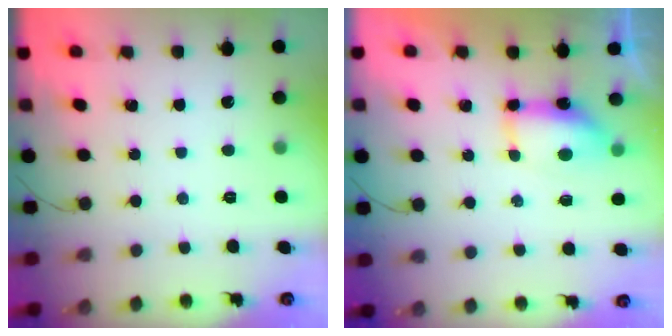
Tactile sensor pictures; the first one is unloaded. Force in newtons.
{"total": 7.3, "press": 7.3, "slide": 0.6}